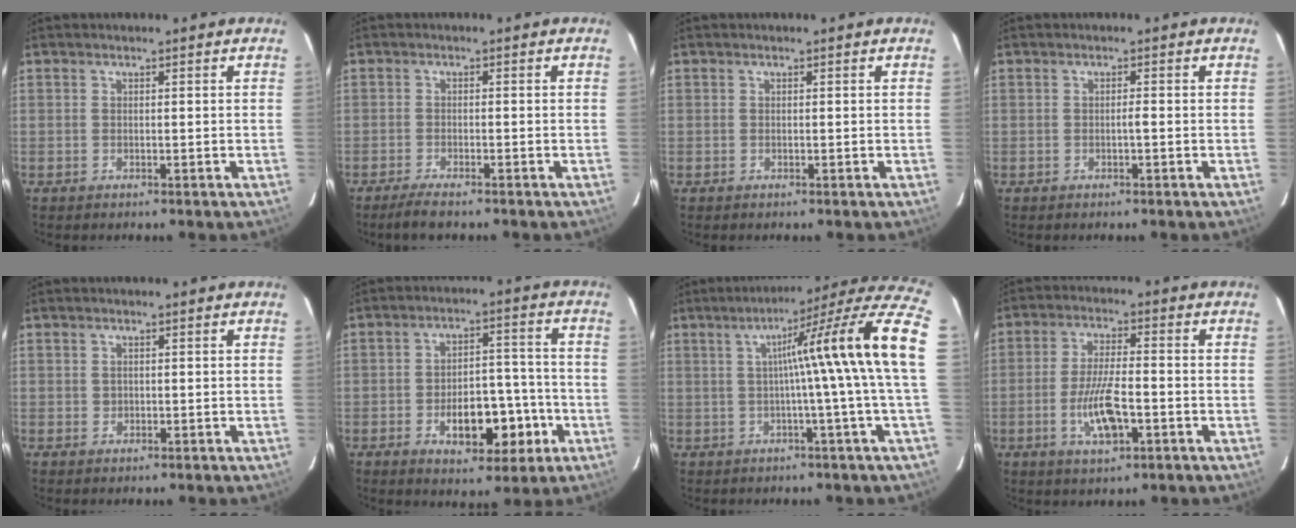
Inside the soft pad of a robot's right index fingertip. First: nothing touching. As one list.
[{"total": 3.8, "force": [-3.1, 0.4, 2.1], "torque": [-0.038, -0.008, -0.049]}, {"total": 0.0}, {"total": 0.7, "force": [-0.3, 0.0, 0.6], "torque": [-0.010, 0.001, -0.005]}, {"total": 0.7, "force": [0.1, 0.6, 0.3], "torque": [-0.004, 0.001, 0.002]}, {"total": 10.5, "force": [-3.8, 5.2, 8.3], "torque": [-0.120, 0.021, -0.048]}, {"total": 17.1, "force": [1.6, -2.2, 16.8], "torque": [-0.210, 0.023, 0.009]}, {"total": 8.1, "force": [-2.6, 2.1, 7.4], "torque": [-0.145, -0.003, -0.044]}]